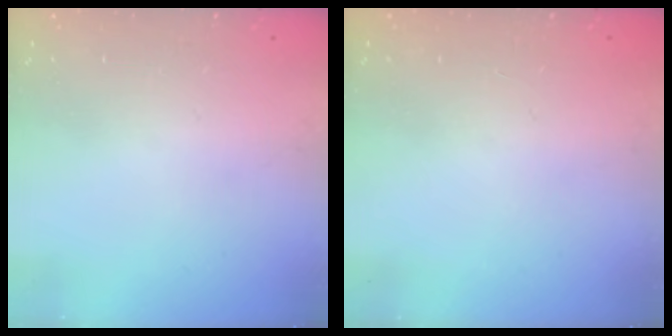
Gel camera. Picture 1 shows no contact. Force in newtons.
{"total": 0.0}